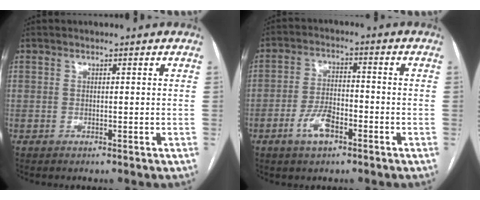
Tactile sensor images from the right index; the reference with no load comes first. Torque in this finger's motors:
{"motor_torque": [-0.01, -0.25, 0.00, 0.02]}